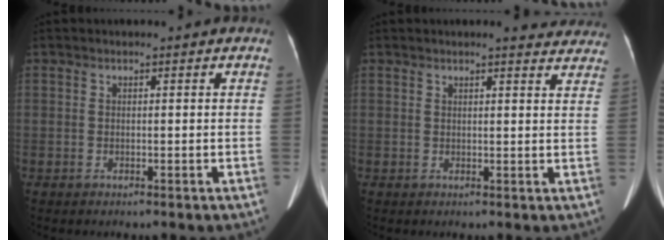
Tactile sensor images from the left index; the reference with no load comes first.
{"total": 8.7, "force": [8.1, 1.5, 2.6], "torque": [-0.009, -0.009, 0.067]}